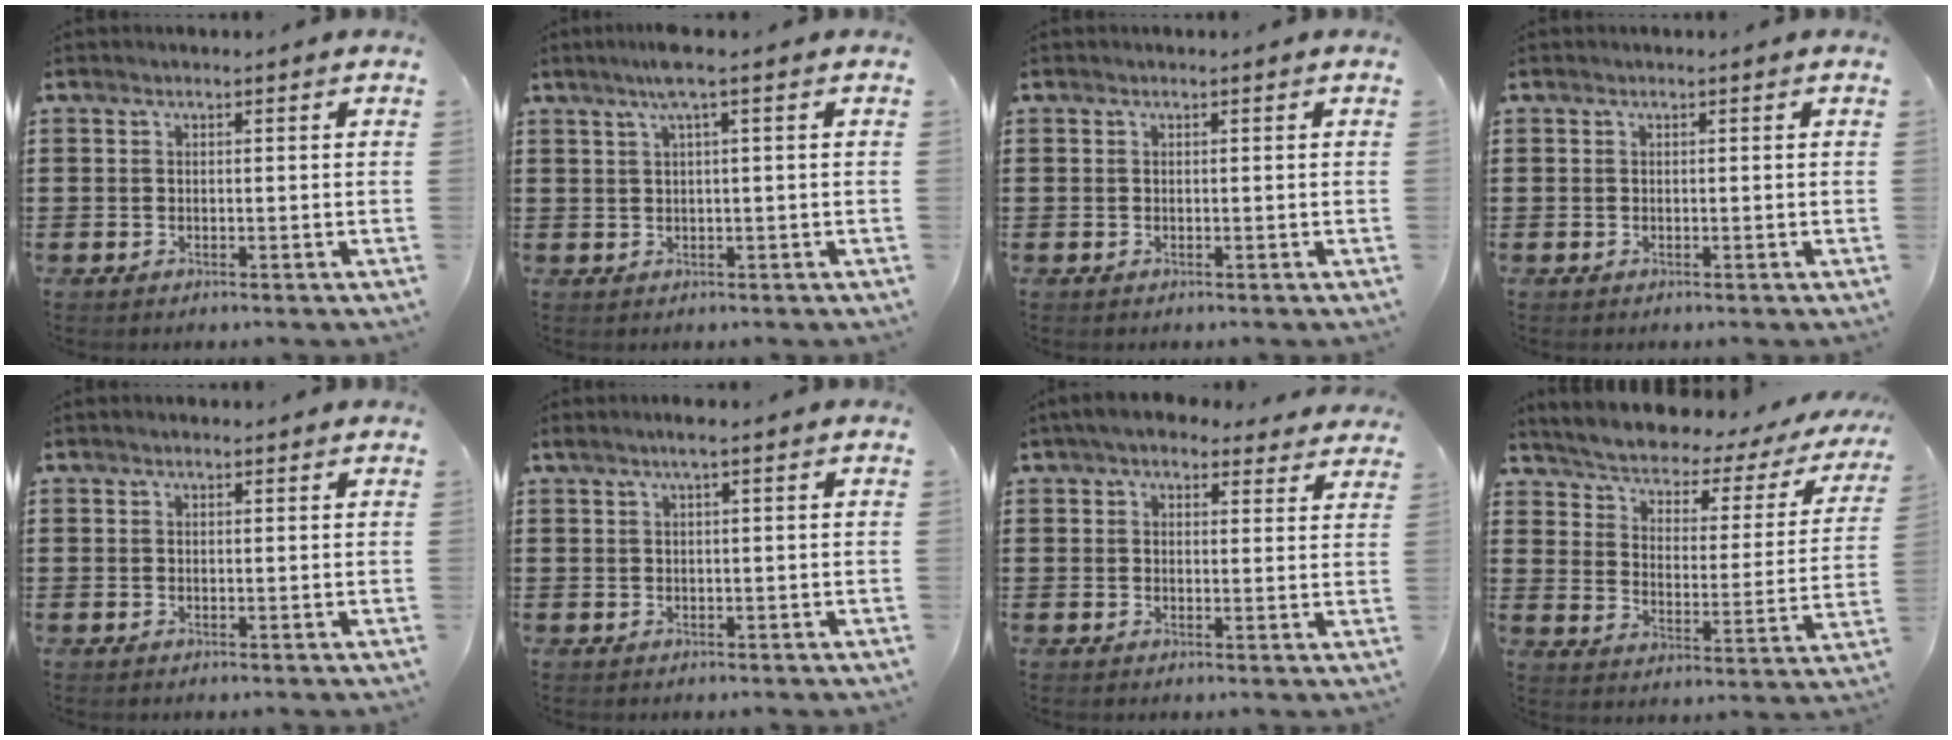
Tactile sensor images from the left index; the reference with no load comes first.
{"total": 3.2, "force": [1.3, -0.2, 2.9], "torque": [-0.057, 0.000, 0.022]}
{"total": 0.0}
{"total": 0.0}
{"total": 0.6, "force": [0.4, 0.2, 0.3], "torque": [-0.007, 0.002, 0.008]}
{"total": 1.6, "force": [0.6, 0.0, 1.5], "torque": [-0.028, -0.001, 0.011]}
{"total": 4.6, "force": [3.9, 1.5, 1.9], "torque": [-0.049, -0.004, 0.073]}
{"total": 3.1, "force": [2.7, 0.6, 1.2], "torque": [-0.043, -0.032, 0.035]}